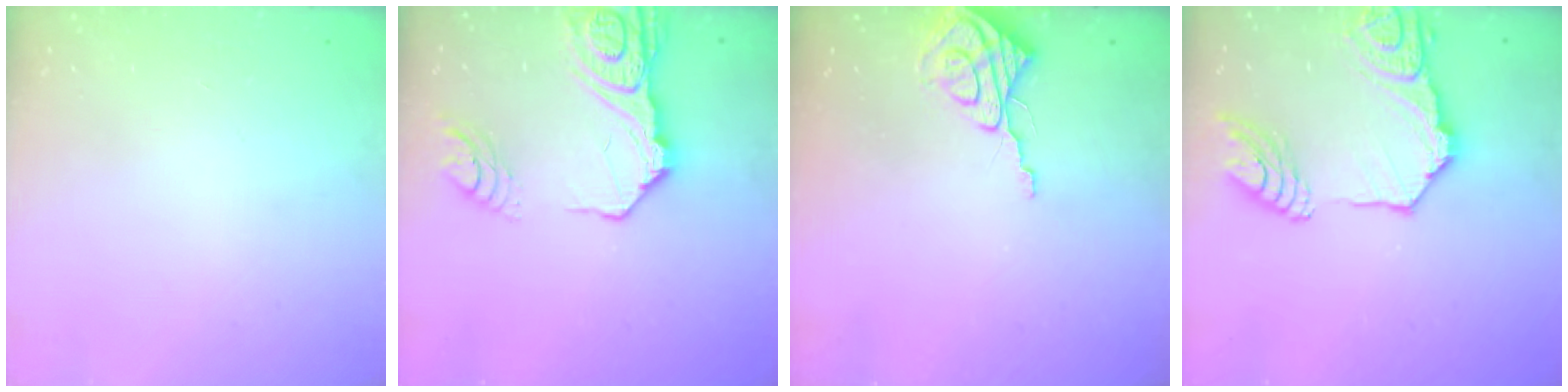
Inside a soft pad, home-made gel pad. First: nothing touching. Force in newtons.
{"total": 17.1, "press": 17.0, "slide": 2.0}
{"total": 8.5, "press": 8.4, "slide": 0.6}
{"total": 18.2, "press": 18.1, "slide": 2.0}